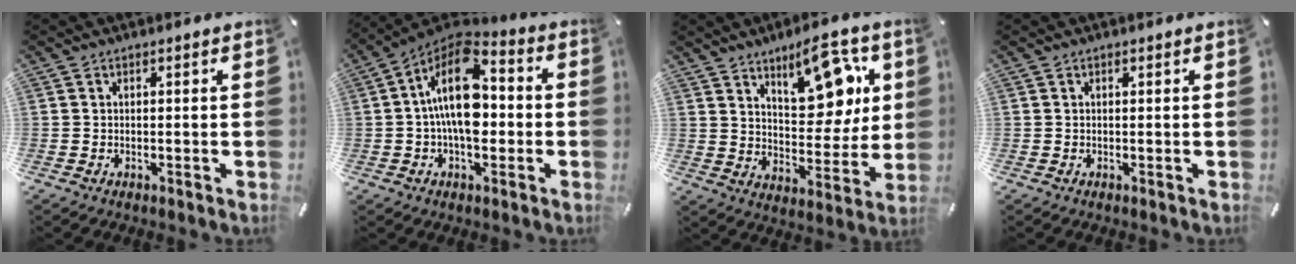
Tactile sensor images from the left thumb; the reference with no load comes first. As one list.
[{"total": 17.1, "force": [-0.1, 9.8, 14.1], "torque": [-0.250, -0.008, -0.005]}, {"total": 15.5, "force": [9.5, 7.8, 9.5], "torque": [-0.117, -0.059, 0.163]}, {"total": 0.0}]